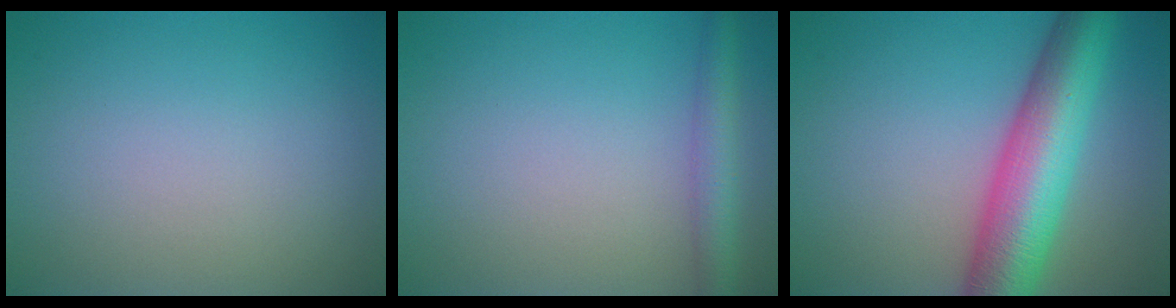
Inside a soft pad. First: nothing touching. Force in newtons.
{"total": 3.0, "press": 3.0, "slide": 0.2}
{"total": 9.8, "press": 9.8, "slide": 0.2}